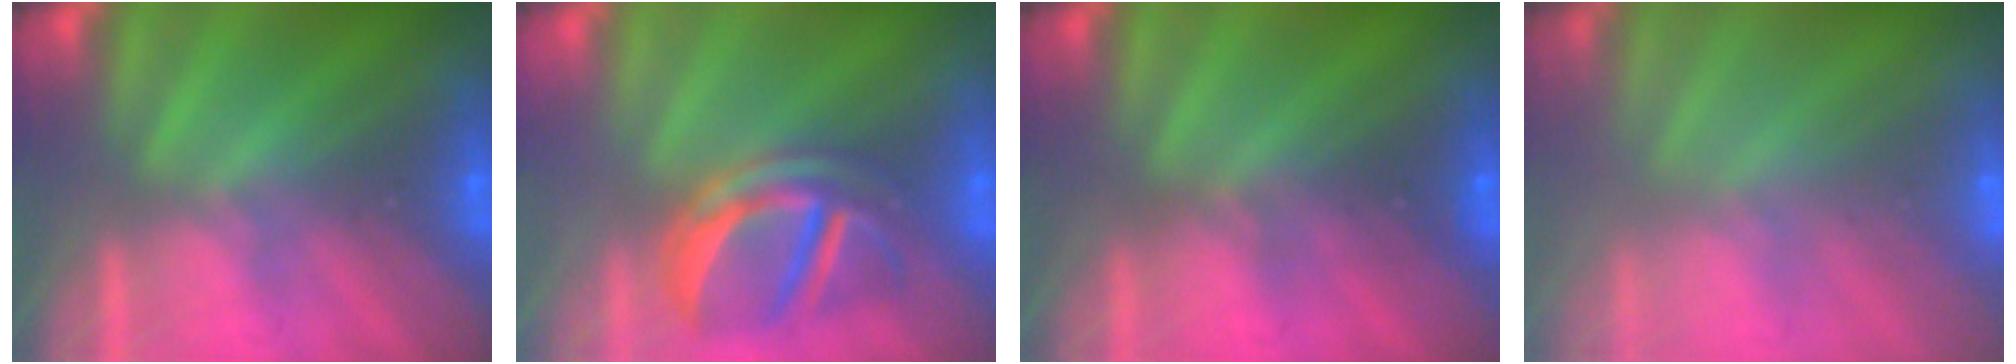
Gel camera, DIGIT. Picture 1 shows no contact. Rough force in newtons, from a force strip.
{"total": 3.9}
{"total": 2.3}
{"total": 2.4}